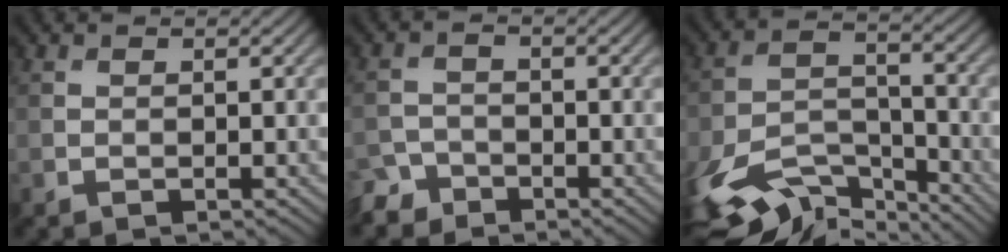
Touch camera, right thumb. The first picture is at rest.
{"total": 2.8, "force": [-2.5, 1.4, 0.1], "torque": [-0.002, 0.003, -0.056]}
{"total": 11.9, "force": [-8.7, 4.8, 6.5], "torque": [-0.138, -0.017, -0.163]}